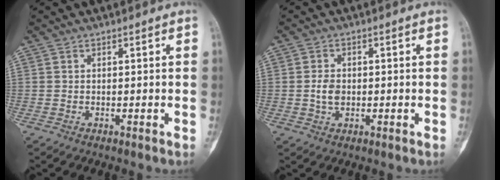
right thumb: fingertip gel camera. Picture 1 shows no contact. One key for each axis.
{"total": 3.4, "fx": -0.2, "fy": 2.5, "fz": 2.3, "tx": -0.039, "ty": 0.002, "tz": -0.004}